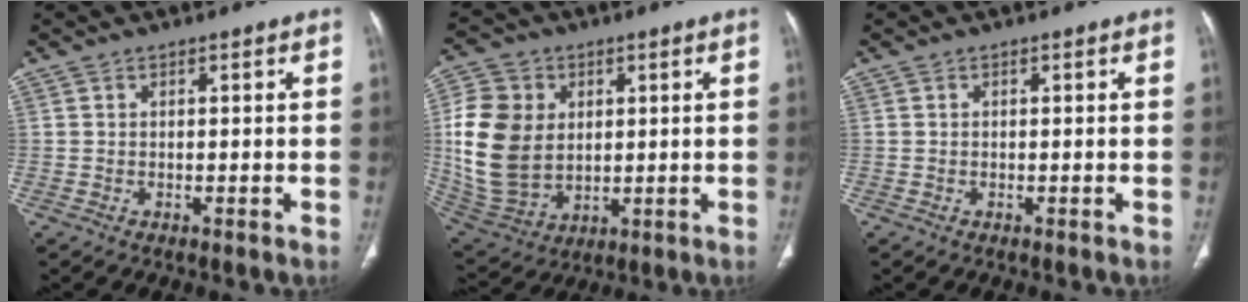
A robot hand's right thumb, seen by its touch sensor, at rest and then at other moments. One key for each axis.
{"total": 17.0, "fx": 2.2, "fy": 13.0, "fz": 10.7, "tx": -0.200, "ty": -0.007, "tz": 0.055}
{"total": 0.0}